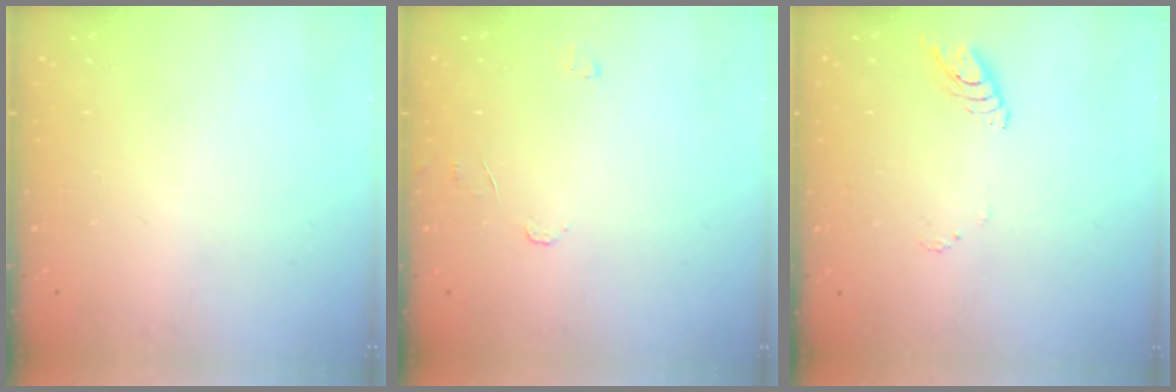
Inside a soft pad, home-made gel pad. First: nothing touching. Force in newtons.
{"total": 6.6, "press": 6.6, "slide": 0.5}
{"total": 5.6, "press": 5.6, "slide": 0.2}